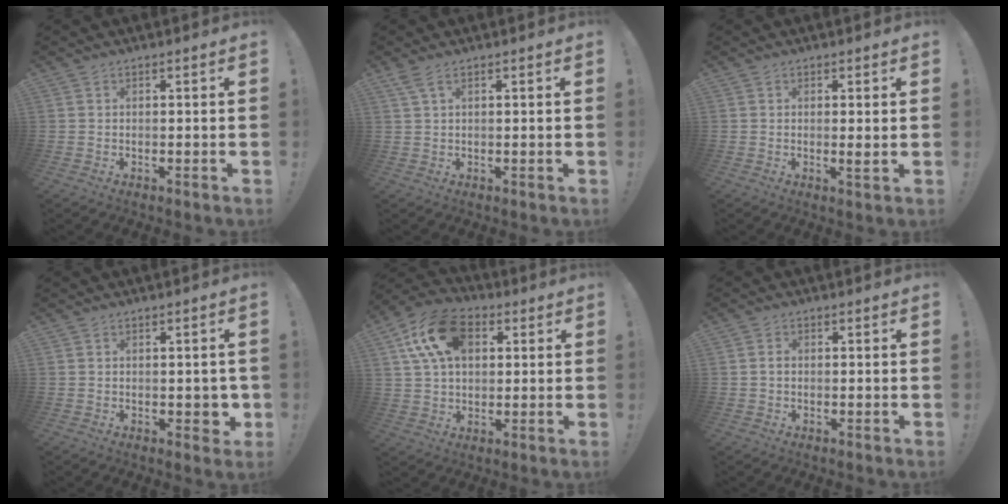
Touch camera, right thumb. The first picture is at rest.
{"total": 2.6, "force": [1.4, 0.8, 2.1], "torque": [-0.044, -0.002, 0.027]}
{"total": 1.7, "force": [0.4, -0.2, 1.7], "torque": [-0.022, -0.008, 0.003]}
{"total": 3.6, "force": [-0.5, 2.4, 2.6], "torque": [-0.031, 0.008, -0.006]}
{"total": 16.9, "force": [5.6, 11.3, 11.2], "torque": [-0.182, -0.003, 0.106]}
{"total": 1.2, "force": [-0.1, 1.0, 0.7], "torque": [-0.016, 0.005, -0.001]}